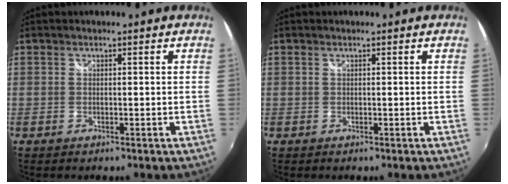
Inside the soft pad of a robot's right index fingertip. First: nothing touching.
{"total": 0.0}